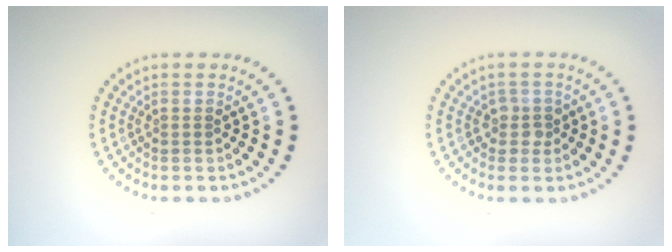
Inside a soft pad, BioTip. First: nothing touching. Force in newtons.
{"total": 1.4, "press": 1.1, "slide": 0.8}